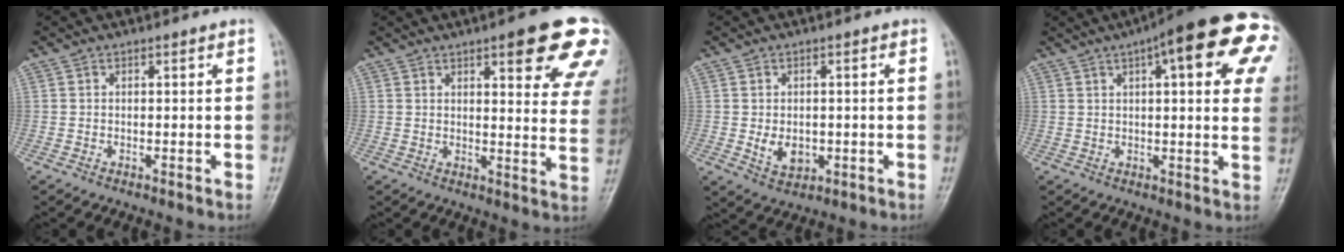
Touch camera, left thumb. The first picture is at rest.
{"total": 17.4, "force": [9.5, 4.4, 13.9], "torque": [-0.144, -0.033, 0.110]}
{"total": 4.8, "force": [-0.6, 3.6, 3.1], "torque": [-0.036, -0.005, -0.001]}
{"total": 22.2, "force": [8.8, 6.0, 19.5], "torque": [-0.227, 0.021, 0.105]}